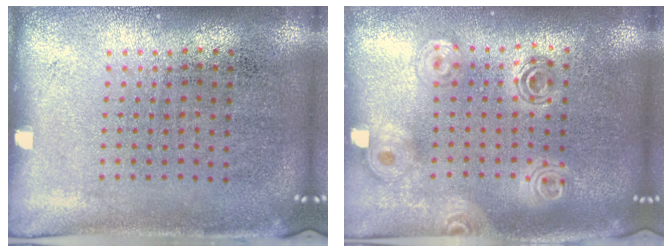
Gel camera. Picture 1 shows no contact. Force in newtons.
{"total": 1.8, "press": 1.6, "slide": 0.9}